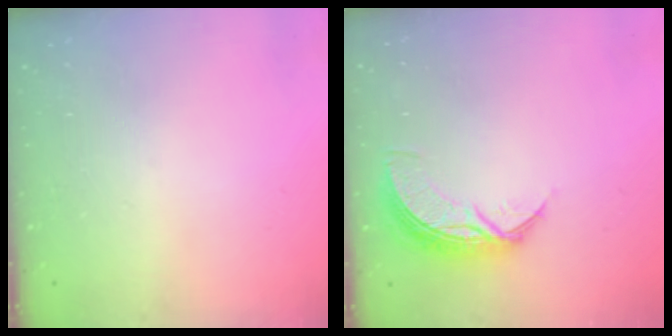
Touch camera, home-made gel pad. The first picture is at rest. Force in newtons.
{"total": 8.8, "press": 8.8, "slide": 0.4}